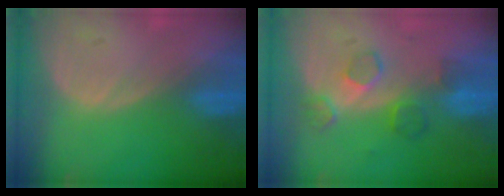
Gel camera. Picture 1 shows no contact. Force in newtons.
{"total": 4.8, "press": 4.5, "slide": 1.5}